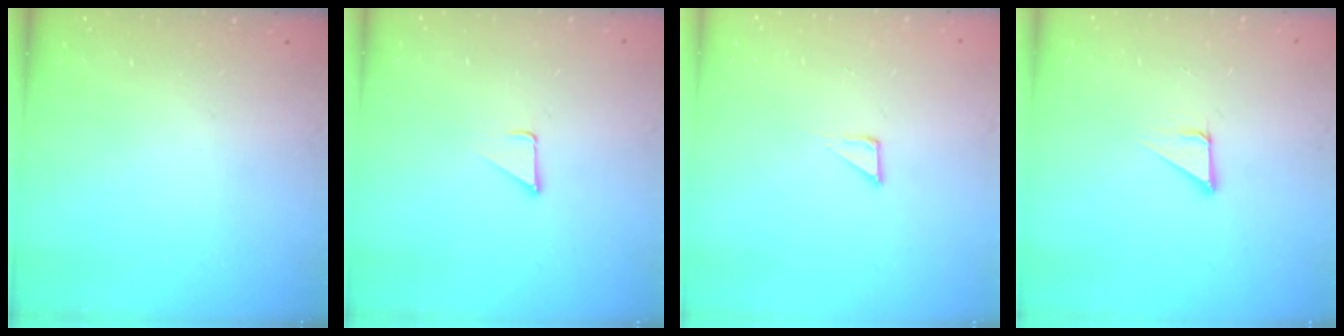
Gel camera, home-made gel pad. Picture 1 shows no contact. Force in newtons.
{"total": 2.8, "press": 2.8, "slide": 0.2}
{"total": 2.3, "press": 2.3, "slide": 0.1}
{"total": 3.3, "press": 3.3, "slide": 0.1}